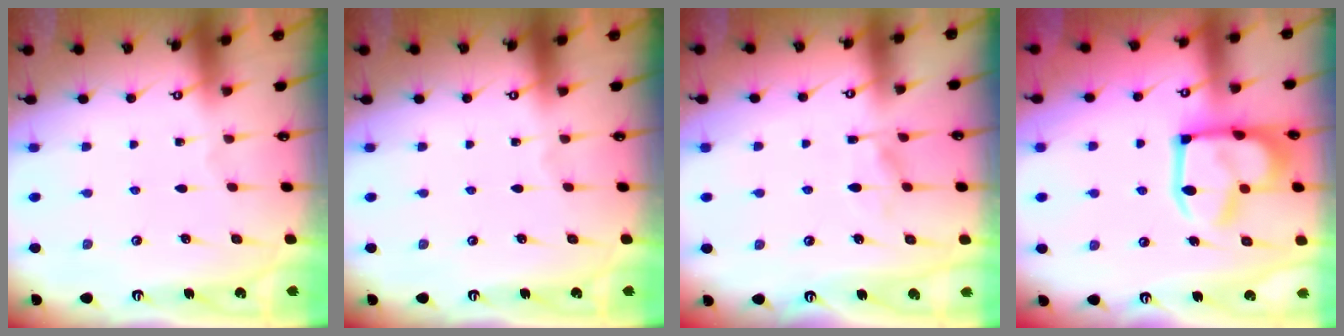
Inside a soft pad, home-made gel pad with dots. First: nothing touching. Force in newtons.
{"total": 0.0}
{"total": 7.1, "press": 7.1, "slide": 0.7}
{"total": 16.4, "press": 16.4, "slide": 1.2}